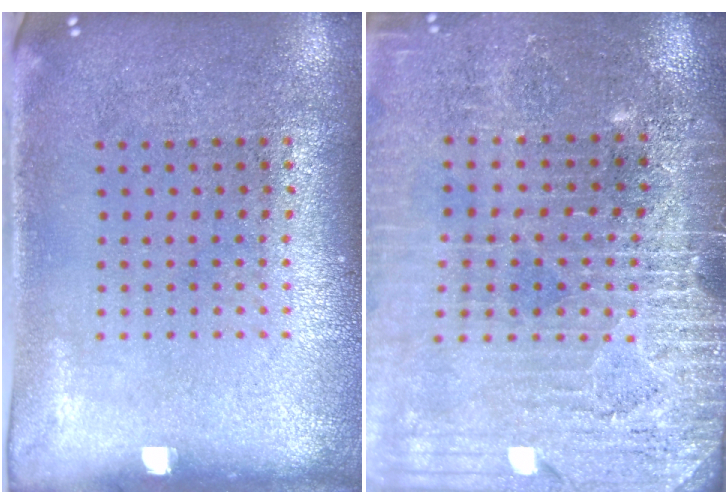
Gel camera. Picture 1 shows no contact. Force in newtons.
{"total": 3.2, "press": 3.1, "slide": 0.6}